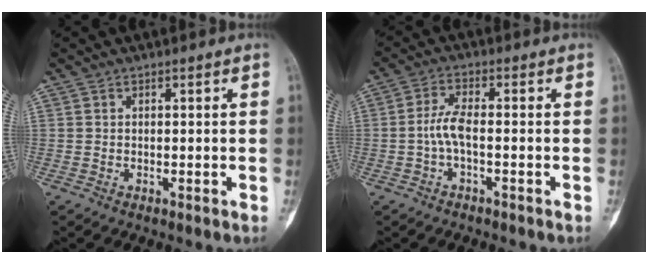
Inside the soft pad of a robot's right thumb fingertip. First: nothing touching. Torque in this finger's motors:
{"motor_torque": [0.04, 0.04, 0.21, -0.21, 0.01]}